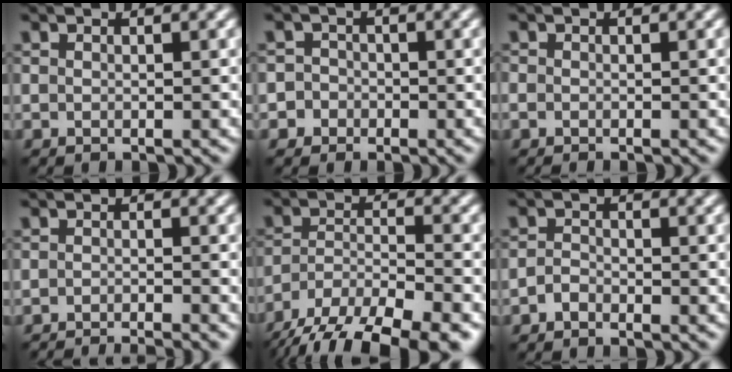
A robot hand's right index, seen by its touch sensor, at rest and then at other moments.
{"total": 2.8, "force": [-1.2, 2.5, 0.0], "torque": [0.033, 0.007, -0.032]}
{"total": 0.6, "force": [-0.5, 0.3, 0.1], "torque": [0.000, -0.002, -0.011]}
{"total": 3.5, "force": [-3.1, 0.3, 1.7], "torque": [-0.025, -0.005, -0.052]}
{"total": 12.4, "force": [-10.0, 4.3, 5.9], "torque": [-0.096, -0.024, -0.148]}
{"total": 1.1, "force": [-0.9, 0.5, 0.4], "torque": [-0.008, 0.003, -0.021]}